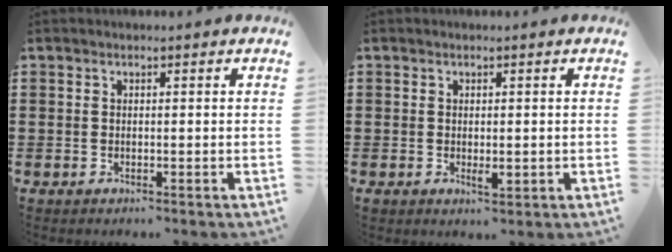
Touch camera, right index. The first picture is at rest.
{"total": 1.5, "force": [-0.2, 0.8, 1.3], "torque": [-0.025, 0.000, -0.002]}